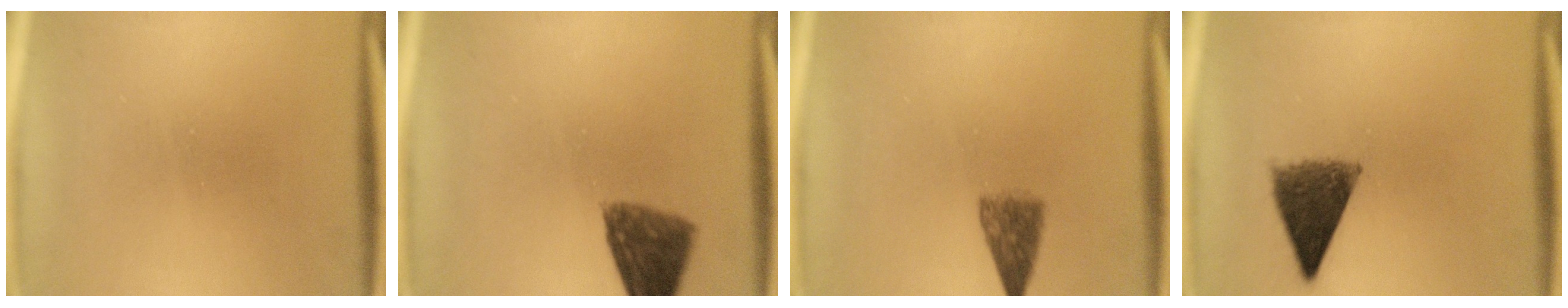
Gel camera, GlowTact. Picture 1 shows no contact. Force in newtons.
{"total": 7.9}
{"total": 4.1}
{"total": 8.2}